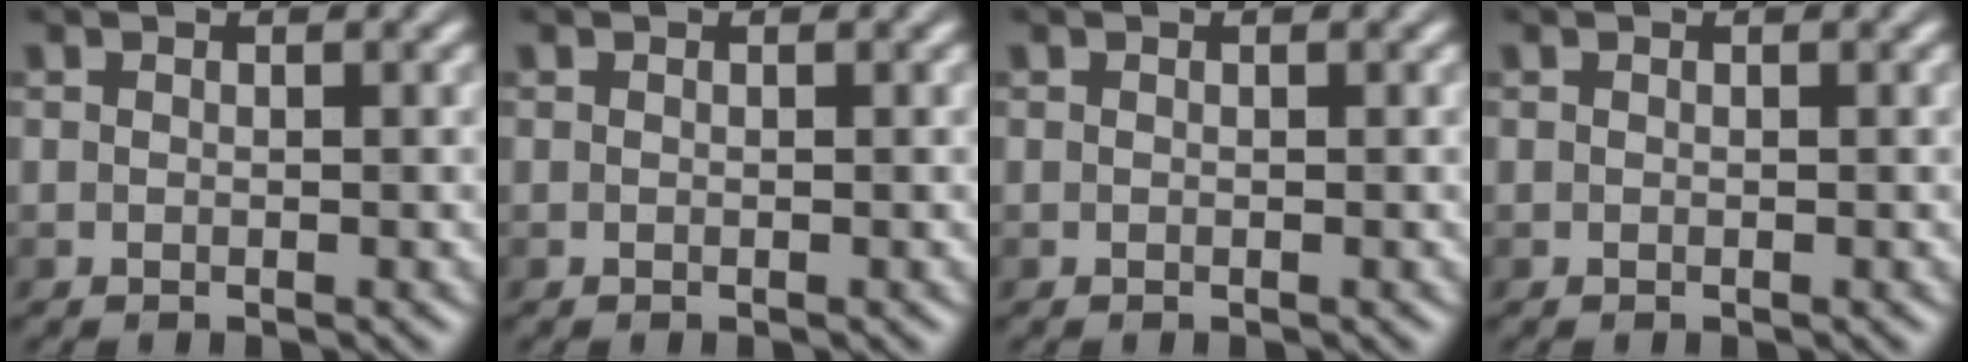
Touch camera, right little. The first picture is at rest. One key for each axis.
{"total": 0.0}
{"total": 0.0}
{"total": 0.0}